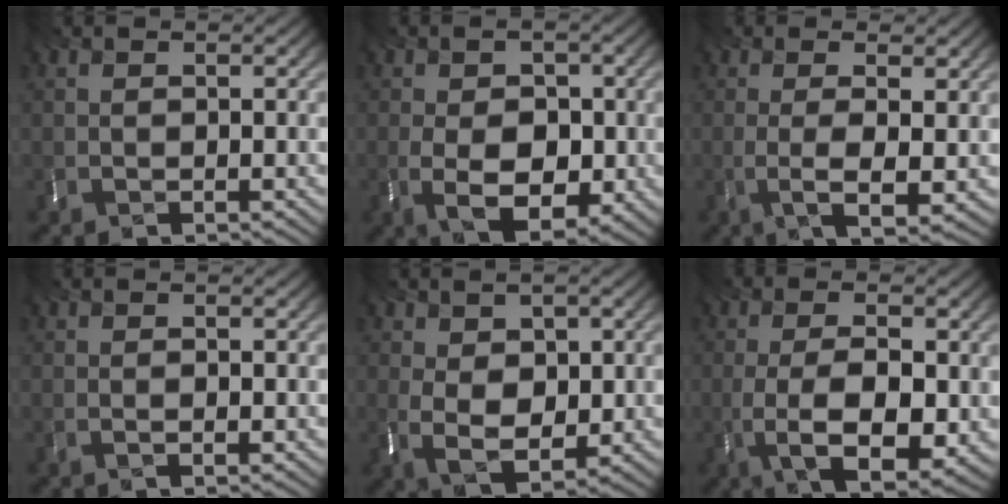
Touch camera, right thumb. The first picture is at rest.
{"total": 7.3, "force": [-1.8, 4.7, 5.3], "torque": [-0.087, -0.019, -0.040]}
{"total": 3.8, "force": [-0.3, 0.3, 3.8], "torque": [-0.064, -0.008, -0.010]}
{"total": 0.5, "force": [0.0, -0.2, 0.5], "torque": [-0.004, -0.004, -0.002]}
{"total": 6.0, "force": [0.4, 4.0, 4.5], "torque": [-0.100, -0.019, 0.001]}
{"total": 7.4, "force": [-2.2, 2.4, 6.6], "torque": [-0.115, -0.017, -0.041]}